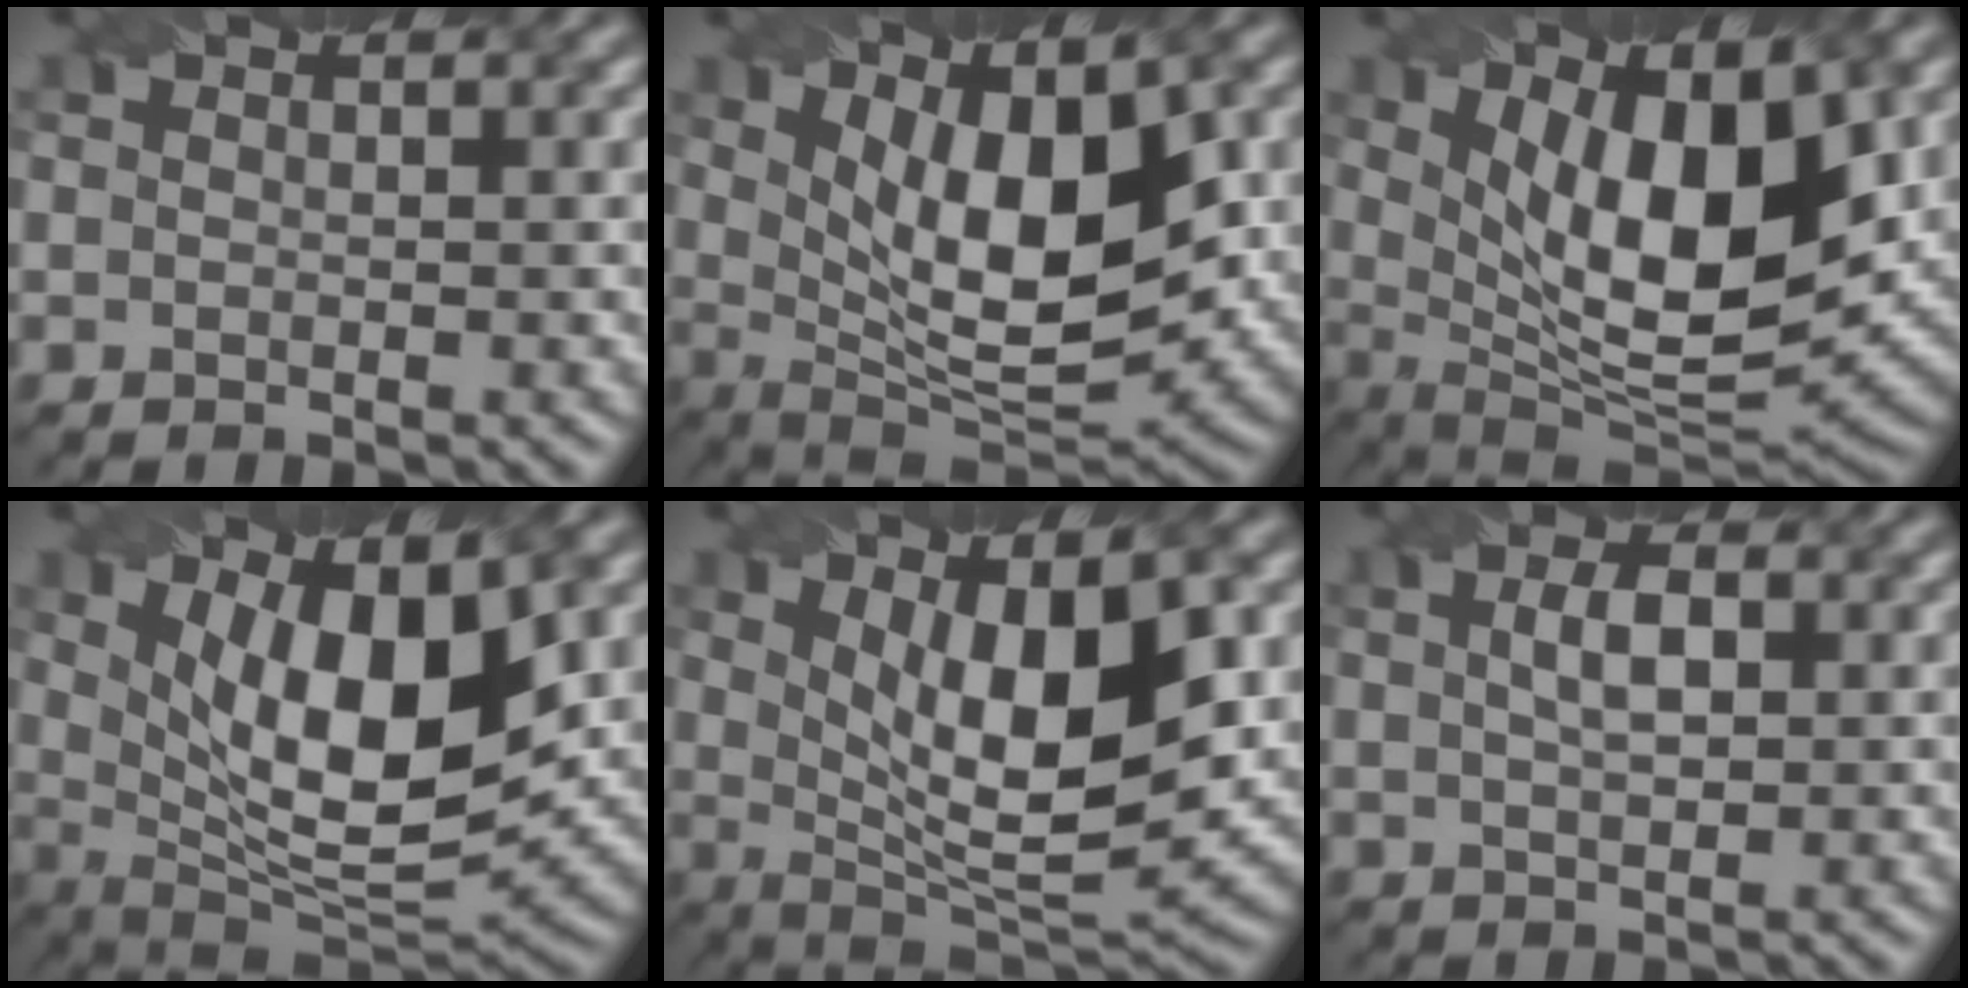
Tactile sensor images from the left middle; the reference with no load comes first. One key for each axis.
{"total": 10.5, "fx": 2.4, "fy": 4.6, "fz": 9.1, "tx": -0.136, "ty": -0.009, "tz": 0.041}
{"total": 12.6, "fx": 3.8, "fy": 5.1, "fz": 11.0, "tx": -0.172, "ty": -0.008, "tz": 0.066}
{"total": 11.8, "fx": 3.3, "fy": 4.8, "fz": 10.3, "tx": -0.159, "ty": -0.008, "tz": 0.057}
{"total": 10.3, "fx": 2.4, "fy": 3.7, "fz": 9.3, "tx": -0.146, "ty": -0.012, "tz": 0.043}
{"total": 2.7, "fx": 0.6, "fy": 1.2, "fz": 2.3, "tx": -0.048, "ty": 0.006, "tz": 0.015}